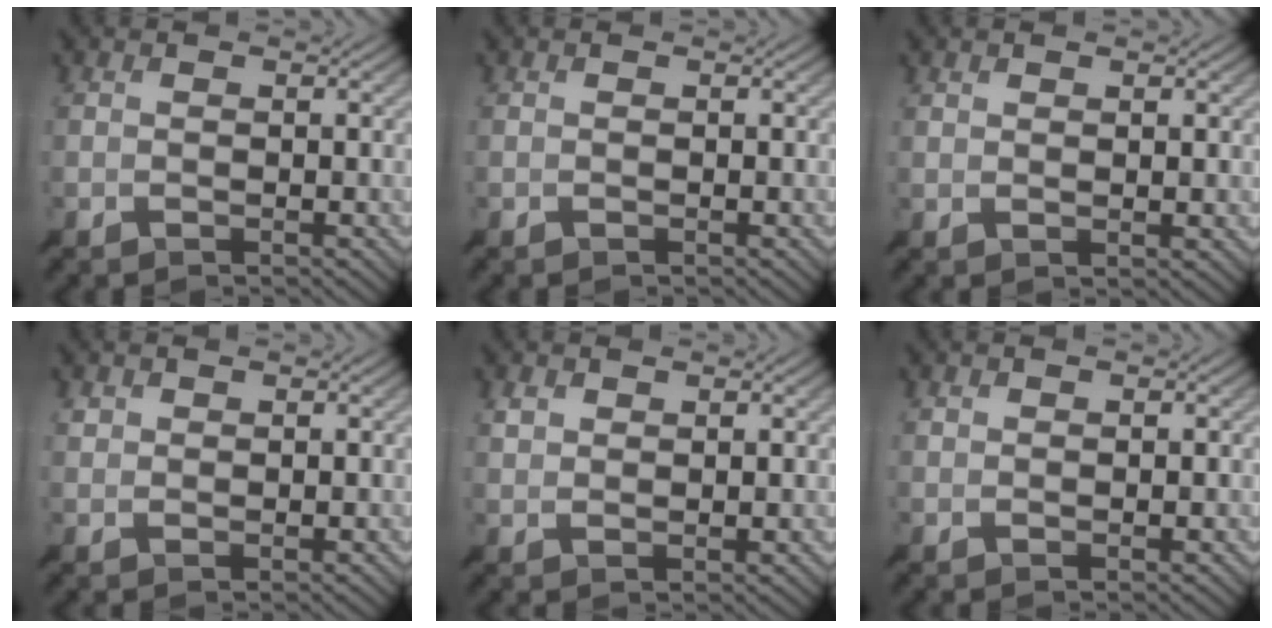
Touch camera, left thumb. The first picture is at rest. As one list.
[{"total": 0.0}, {"total": 2.4, "force": [1.7, -1.6, -0.2], "torque": [0.019, 0.020, 0.023]}, {"total": 2.7, "force": [2.7, -0.4, 0.4], "torque": [-0.008, 0.023, 0.041]}, {"total": 3.6, "force": [2.9, -2.1, -0.2], "torque": [0.013, 0.028, 0.056]}, {"total": 2.5, "force": [2.0, -1.5, -0.1], "torque": [0.016, 0.021, 0.028]}]